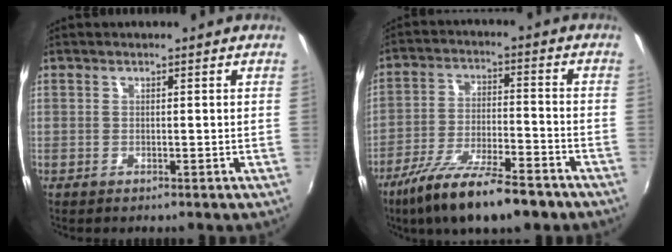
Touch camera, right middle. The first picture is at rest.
{"total": 15.9, "force": [-11.5, 3.5, 10.4], "torque": [-0.206, -0.039, -0.197]}